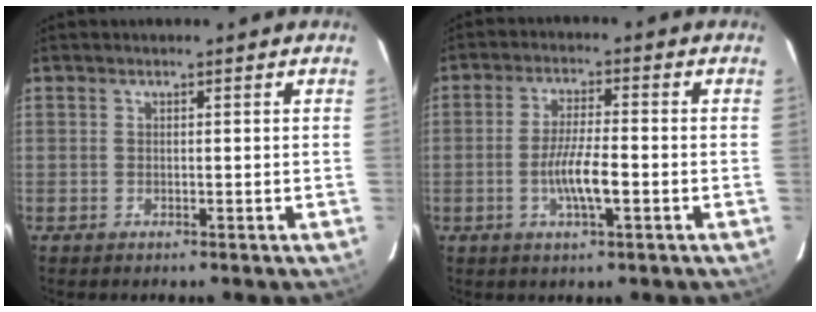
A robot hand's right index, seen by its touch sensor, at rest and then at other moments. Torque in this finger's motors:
{"motor_torque": [0.76, -0.18, 0.52, 0.13]}